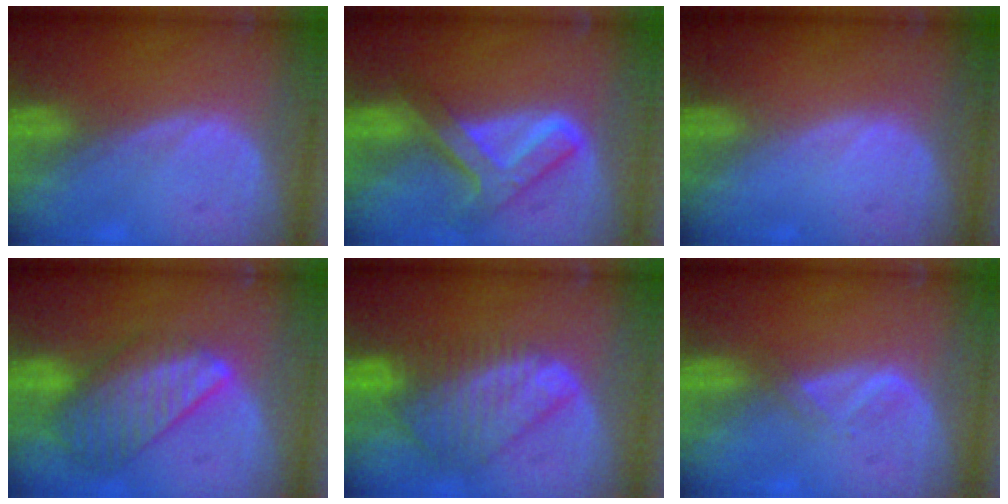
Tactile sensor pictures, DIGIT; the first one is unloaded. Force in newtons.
{"total": 7.8, "press": 6.7, "slide": 4.1}
{"total": 0.0}
{"total": 9.4, "press": 8.2, "slide": 4.6}
{"total": 9.1, "press": 7.7, "slide": 4.8}
{"total": 1.8, "press": 1.7, "slide": 0.3}